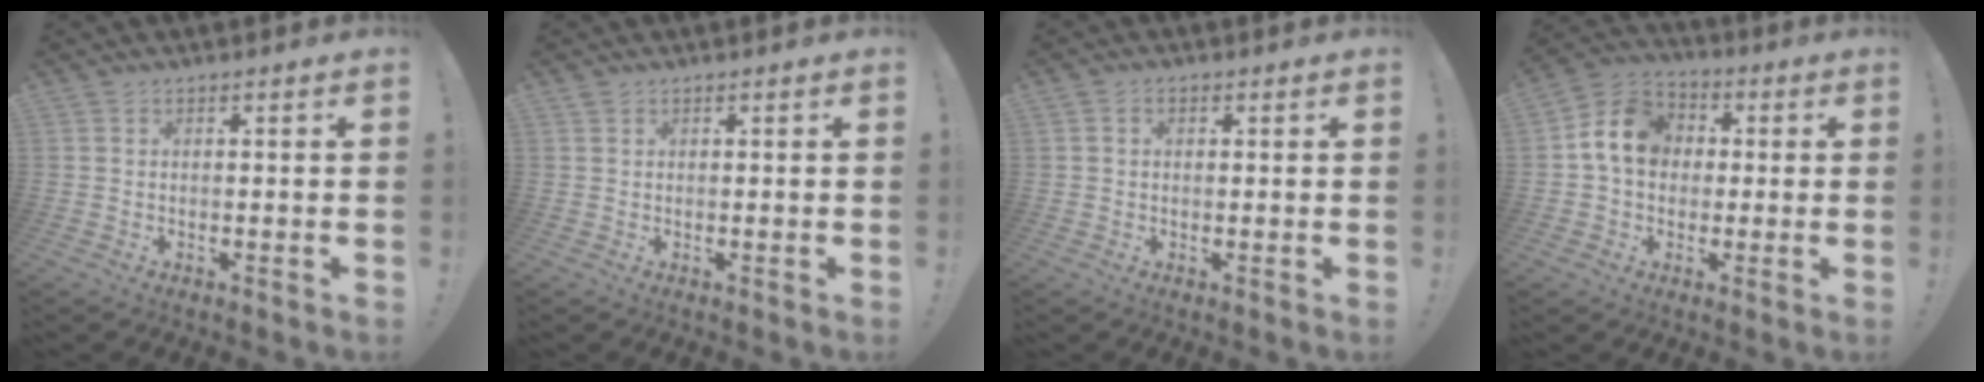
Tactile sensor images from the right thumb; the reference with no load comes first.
{"total": 0.6, "force": [0.5, 0.3, 0.0], "torque": [-0.003, 0.002, 0.010]}
{"total": 1.5, "force": [0.1, 1.2, 0.9], "torque": [-0.008, 0.002, -0.001]}
{"total": 12.3, "force": [1.6, 10.1, 6.8], "torque": [-0.111, 0.019, 0.038]}